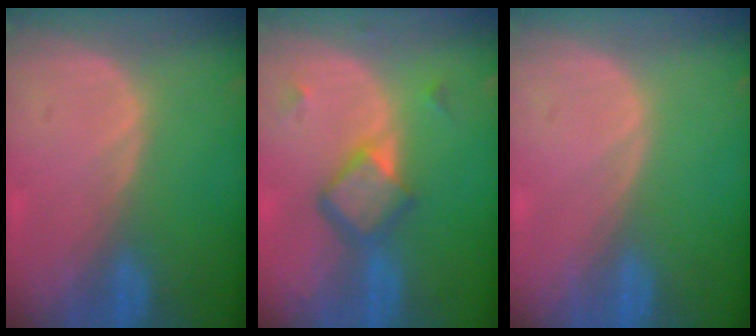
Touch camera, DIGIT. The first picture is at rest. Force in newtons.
{"total": 5.9, "press": 5.1, "slide": 2.9}
{"total": 0.0}